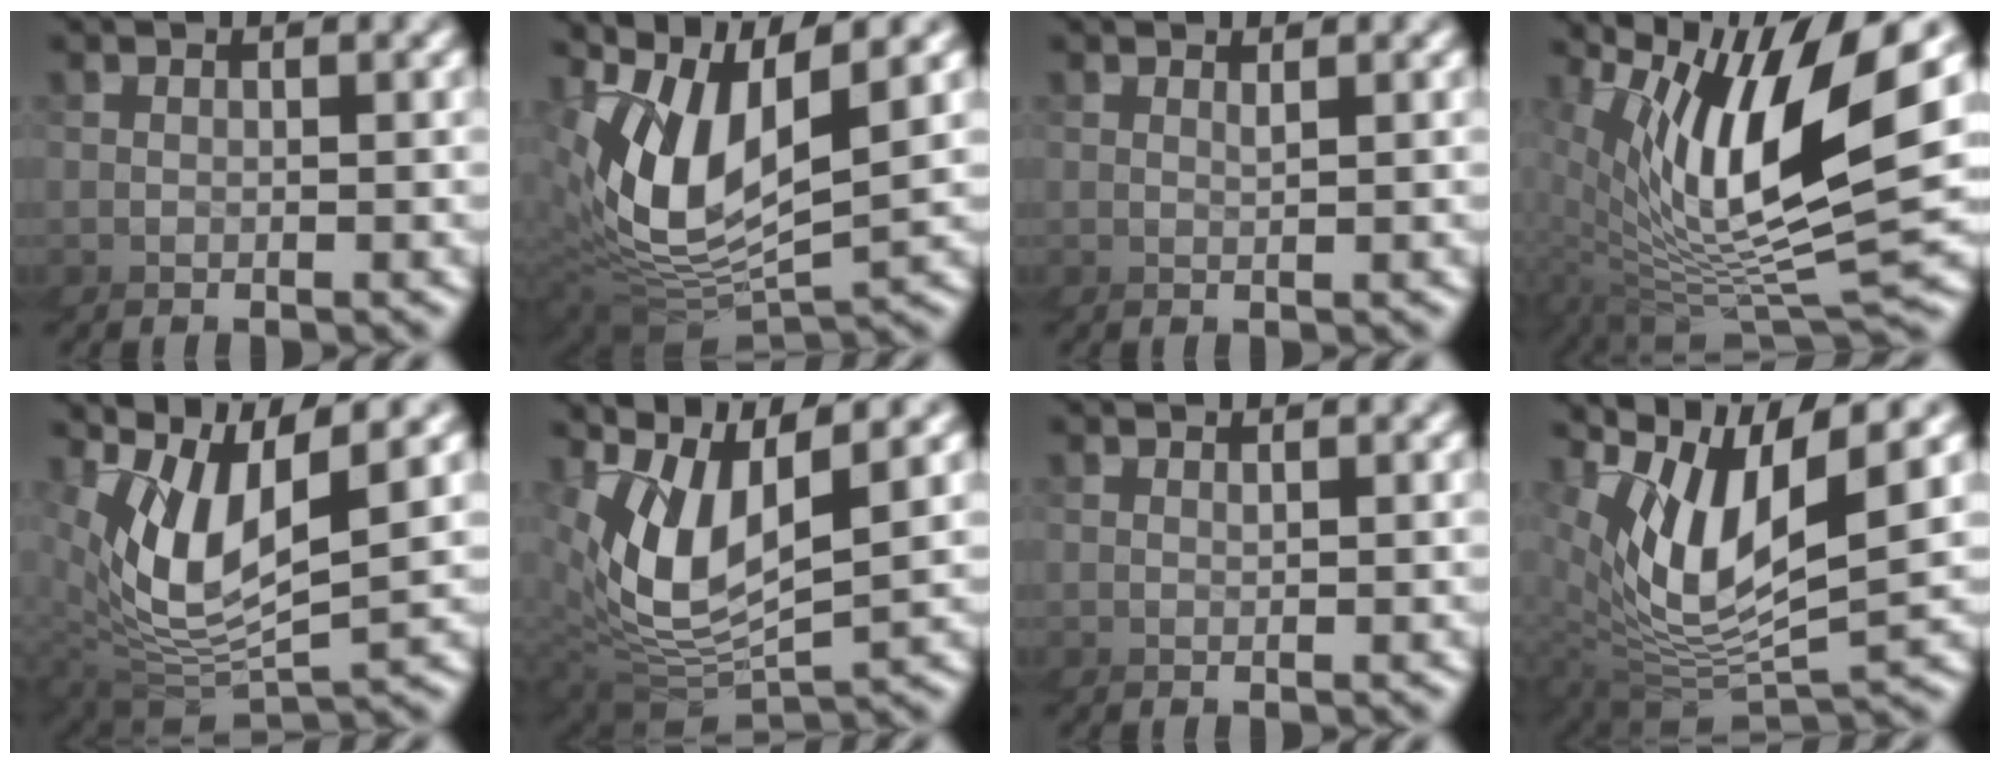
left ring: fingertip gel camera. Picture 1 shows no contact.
{"total": 6.0, "force": [1.6, 4.1, 4.0], "torque": [-0.124, 0.012, 0.018]}
{"total": 1.6, "force": [1.2, -1.0, -0.1], "torque": [-0.007, 0.007, 0.019]}
{"total": 9.1, "force": [3.0, 3.4, 7.9], "torque": [-0.147, 0.024, 0.044]}
{"total": 5.2, "force": [1.9, 3.4, 3.3], "torque": [-0.109, 0.012, 0.025]}
{"total": 5.3, "force": [1.6, 3.8, 3.4], "torque": [-0.110, 0.011, 0.020]}
{"total": 0.6, "force": [0.5, -0.3, 0.0], "torque": [-0.002, 0.003, 0.009]}
{"total": 5.8, "force": [2.3, 3.6, 3.9], "torque": [-0.120, 0.020, 0.024]}